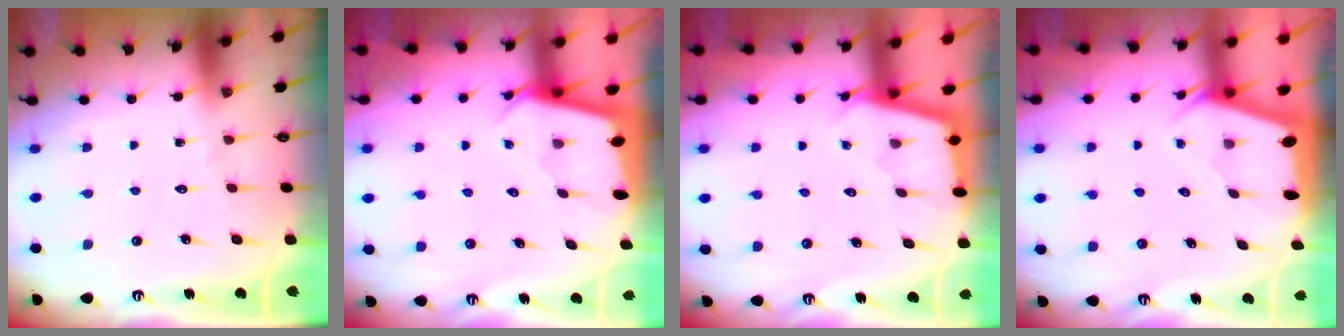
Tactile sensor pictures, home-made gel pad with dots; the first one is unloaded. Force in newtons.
{"total": 2.4, "press": 2.4, "slide": 0.2}
{"total": 2.2, "press": 2.2, "slide": 0.1}
{"total": 1.9, "press": 1.8, "slide": 0.3}